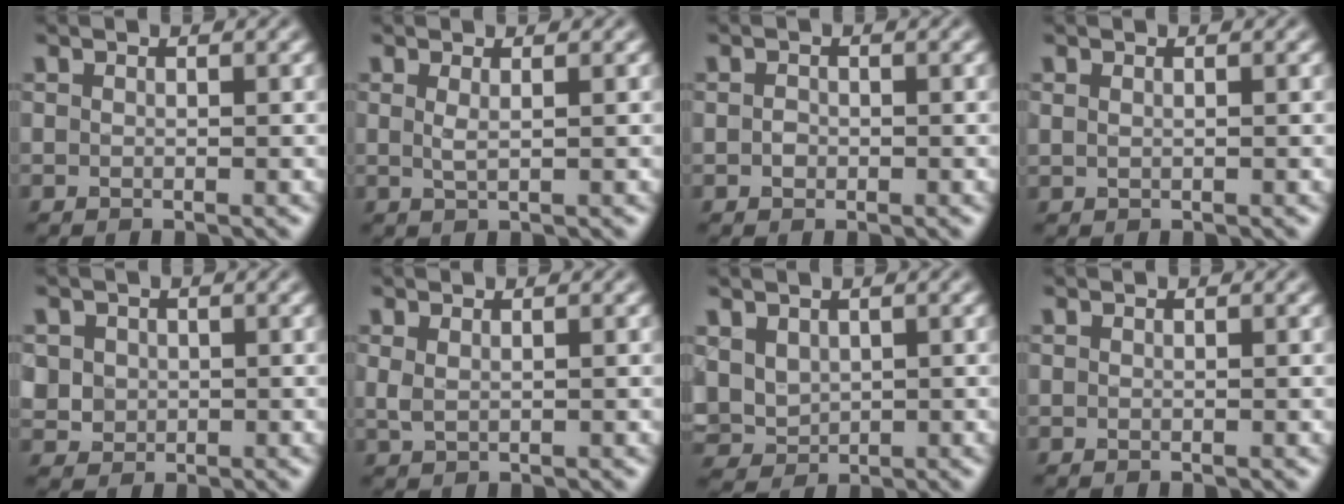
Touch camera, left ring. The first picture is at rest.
{"total": 1.2, "force": [0.4, 0.3, 1.0], "torque": [-0.019, -0.002, 0.006]}
{"total": 0.8, "force": [-0.1, 0.7, 0.4], "torque": [-0.007, -0.003, -0.004]}
{"total": 0.6, "force": [0.4, 0.3, 0.4], "torque": [-0.011, -0.003, 0.009]}
{"total": 2.5, "force": [0.4, 2.3, 0.7], "torque": [-0.019, 0.002, 0.019]}
{"total": 1.1, "force": [0.6, 0.5, 0.9], "torque": [-0.022, -0.002, 0.015]}
{"total": 3.4, "force": [0.9, 2.8, 1.8], "torque": [-0.044, -0.007, 0.028]}
{"total": 0.0}